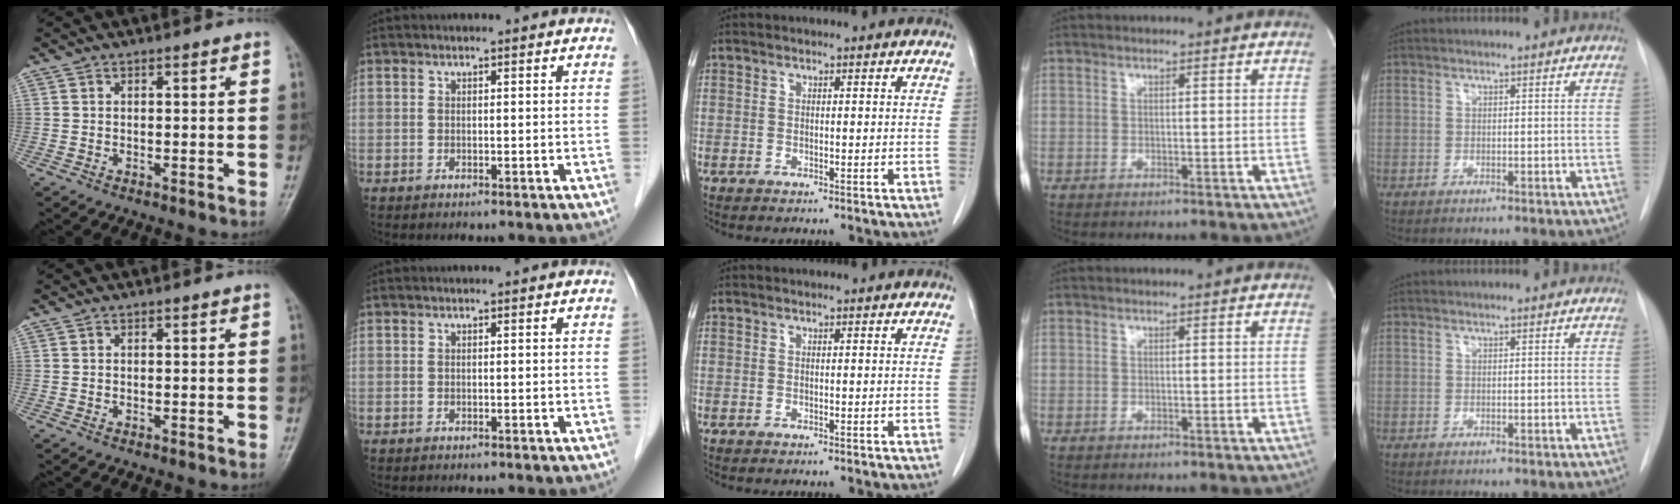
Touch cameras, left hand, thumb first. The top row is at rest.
{}